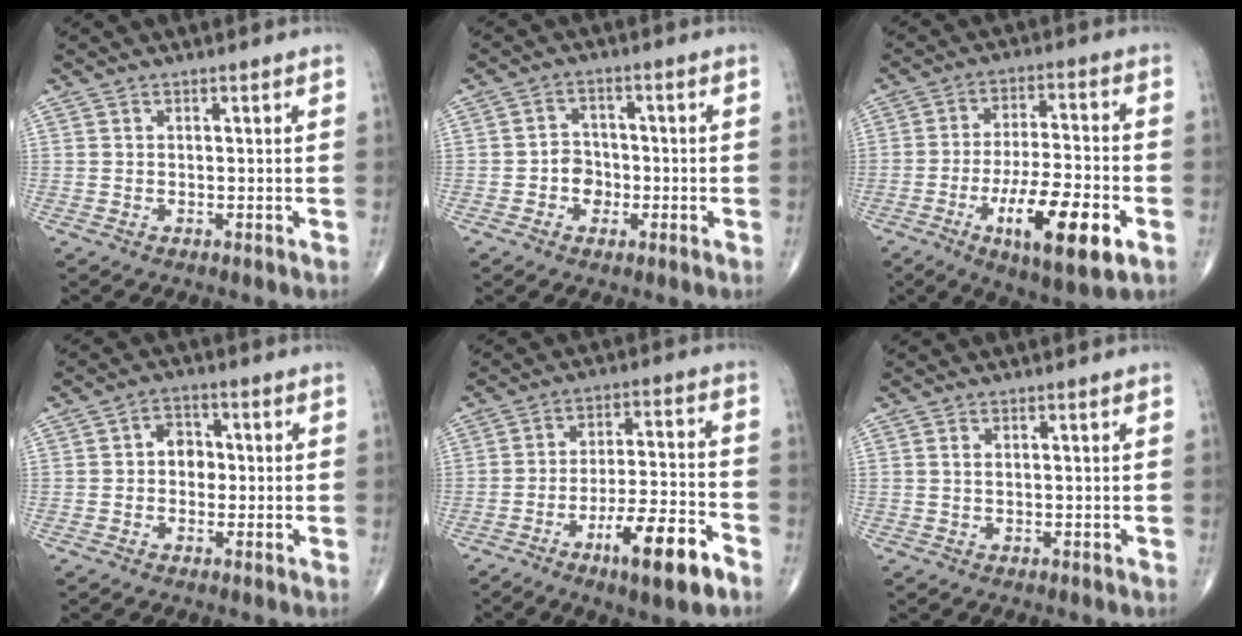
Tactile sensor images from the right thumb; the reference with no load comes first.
{"total": 4.4, "force": [-1.2, 3.8, 2.0], "torque": [-0.006, 0.012, -0.029]}
{"total": 16.1, "force": [-6.2, 4.6, 14.2], "torque": [-0.238, 0.013, -0.095]}
{"total": 4.3, "force": [-0.1, 3.4, 2.6], "torque": [-0.016, 0.013, -0.012]}
{"total": 13.3, "force": [-7.3, 2.9, 10.8], "torque": [-0.178, 0.042, -0.113]}
{"total": 2.5, "force": [0.6, 1.6, 1.8], "torque": [-0.034, -0.001, 0.010]}